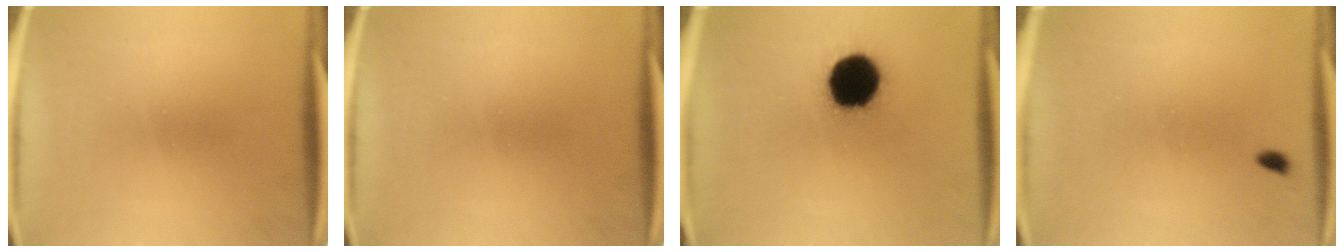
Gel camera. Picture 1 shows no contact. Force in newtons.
{"total": 0.0}
{"total": 18.7}
{"total": 0.7}